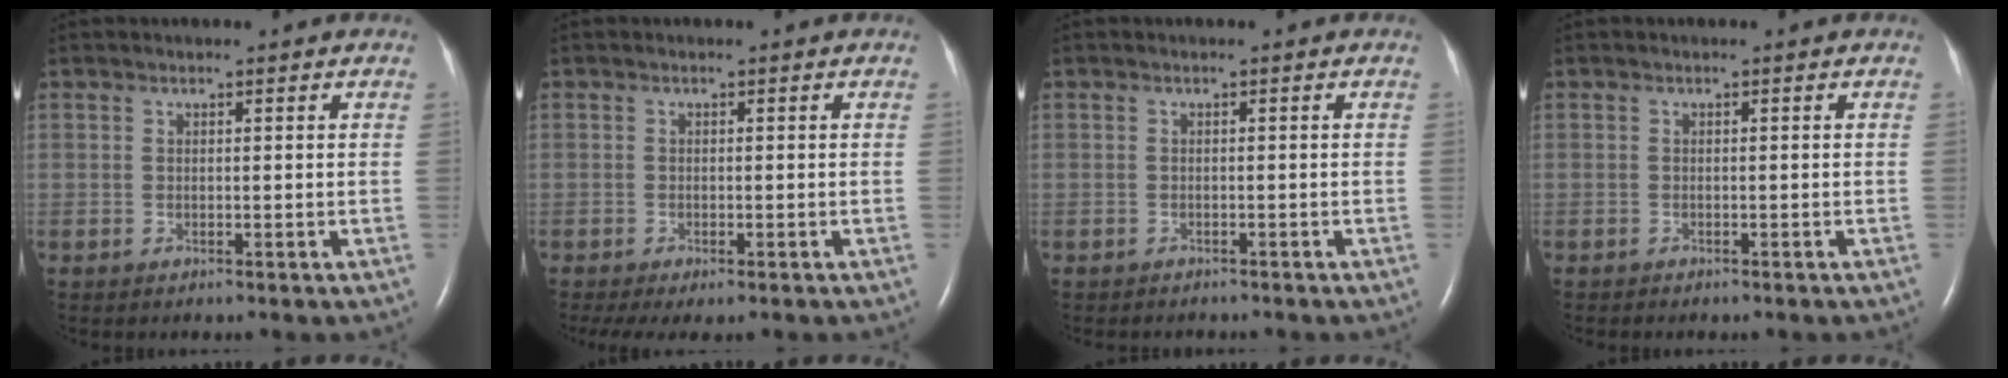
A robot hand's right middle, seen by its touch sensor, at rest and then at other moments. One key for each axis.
{"total": 4.9, "fx": -3.4, "fy": 1.7, "fz": 3.1, "tx": -0.048, "ty": -0.016, "tz": -0.051}
{"total": 1.6, "fx": -1.4, "fy": 0.6, "fz": 0.3, "tx": -0.013, "ty": -0.002, "tz": -0.015}
{"total": 1.3, "fx": -1.0, "fy": 0.3, "fz": 0.6, "tx": -0.014, "ty": -0.003, "tz": -0.008}